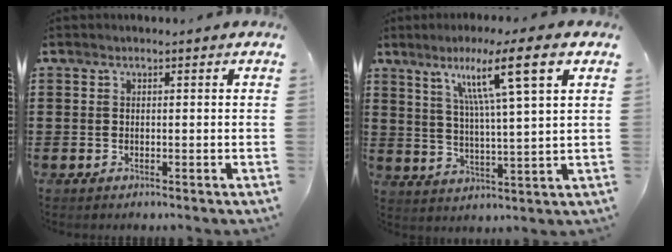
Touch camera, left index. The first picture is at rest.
{"total": 10.8, "force": [6.3, 0.0, 8.8], "torque": [-0.171, -0.008, 0.096]}